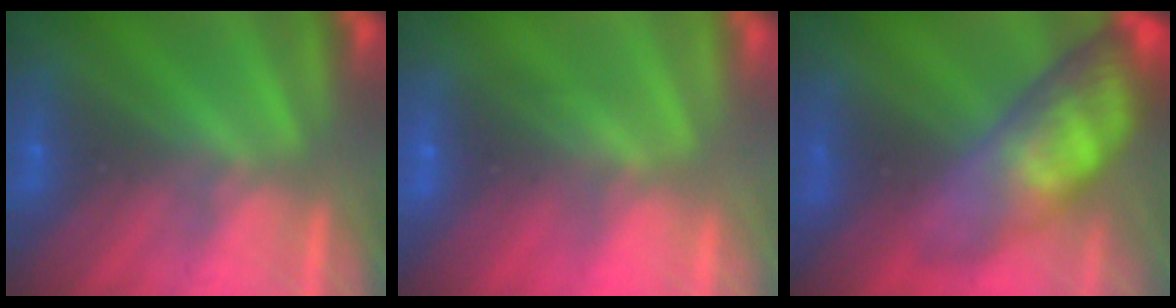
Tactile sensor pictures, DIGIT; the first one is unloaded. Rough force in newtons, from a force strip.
{"total": 2.8}
{"total": 8.1}